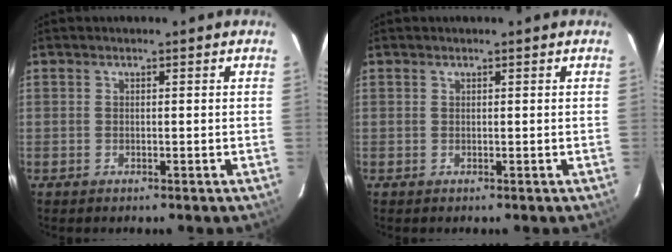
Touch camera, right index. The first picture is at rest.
{"total": 0.0}